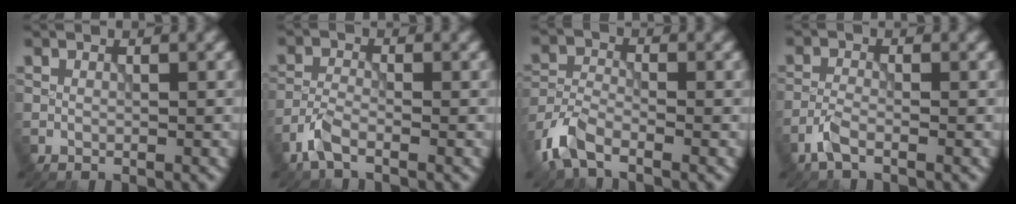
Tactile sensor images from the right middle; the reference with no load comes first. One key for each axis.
{"total": 2.7, "fx": -1.9, "fy": 0.8, "fz": 1.7, "tx": -0.043, "ty": -0.001, "tz": -0.049}
{"total": 4.4, "fx": -3.1, "fy": 1.8, "fz": 2.6, "tx": -0.058, "ty": -0.006, "tz": -0.077}
{"total": 2.1, "fx": -1.5, "fy": 0.6, "fz": 1.4, "tx": -0.036, "ty": 0.000, "tz": -0.039}